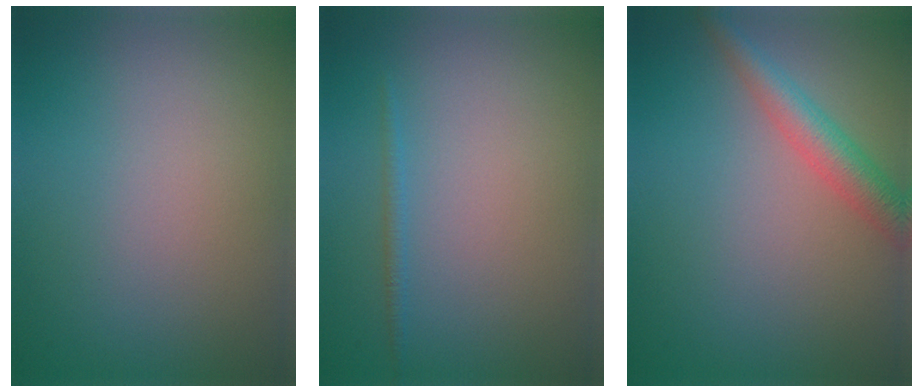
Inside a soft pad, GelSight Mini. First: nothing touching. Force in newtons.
{"total": 0.8, "press": 0.8, "slide": 0.1}
{"total": 3.7, "press": 3.7, "slide": 0.1}